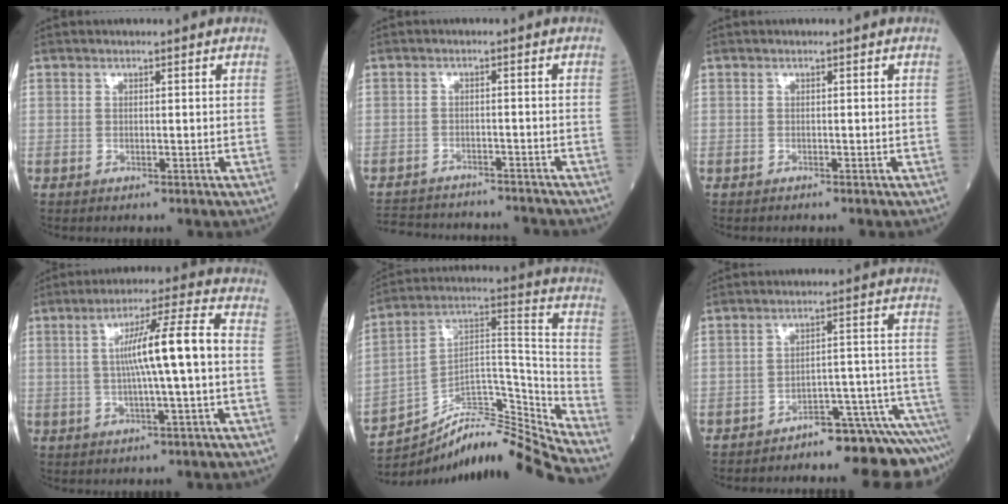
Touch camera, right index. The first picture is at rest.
{"total": 14.3, "force": [-13.4, 3.3, 3.8], "torque": [-0.082, 0.003, -0.179]}
{"total": 0.9, "force": [-0.8, 0.2, 0.3], "torque": [-0.009, -0.002, -0.010]}
{"total": 10.1, "force": [0.0, -0.5, 10.1], "torque": [-0.172, 0.016, 0.000]}
{"total": 15.9, "force": [-15.1, -0.5, 5.0], "torque": [-0.073, 0.069, -0.252]}
{"total": 12.3, "force": [-11.6, 0.5, 4.2], "torque": [-0.011, 0.051, -0.155]}